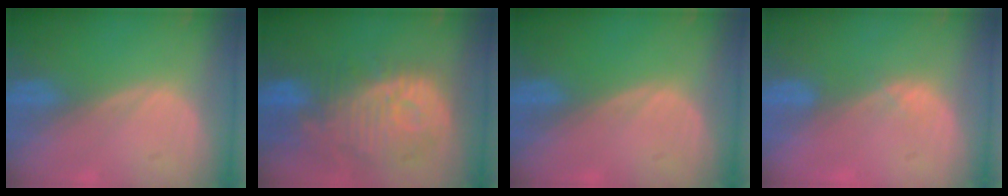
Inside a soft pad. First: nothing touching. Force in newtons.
{"total": 12.6, "press": 11.2, "slide": 5.9}
{"total": 0.0}
{"total": 1.3, "press": 1.1, "slide": 0.8}